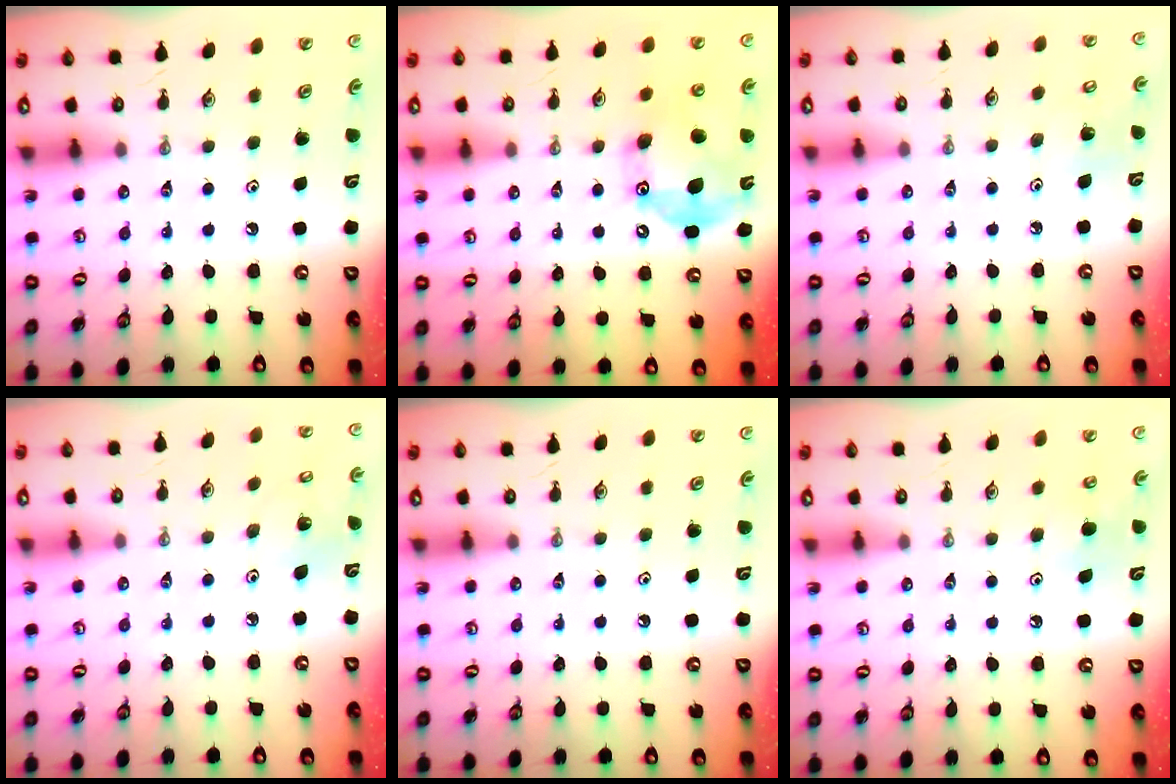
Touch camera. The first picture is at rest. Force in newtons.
{"total": 16.4, "press": 16.4, "slide": 0.3}
{"total": 5.2, "press": 5.2, "slide": 0.3}
{"total": 4.8, "press": 4.8, "slide": 0.4}
{"total": 0.0}
{"total": 5.7, "press": 5.7, "slide": 0.6}